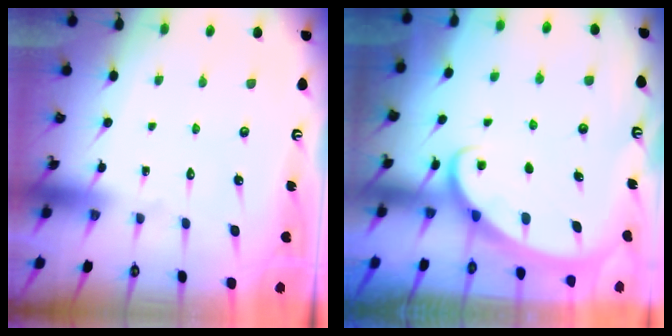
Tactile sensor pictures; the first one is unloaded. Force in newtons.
{"total": 2.1, "press": 2.1, "slide": 0.1}